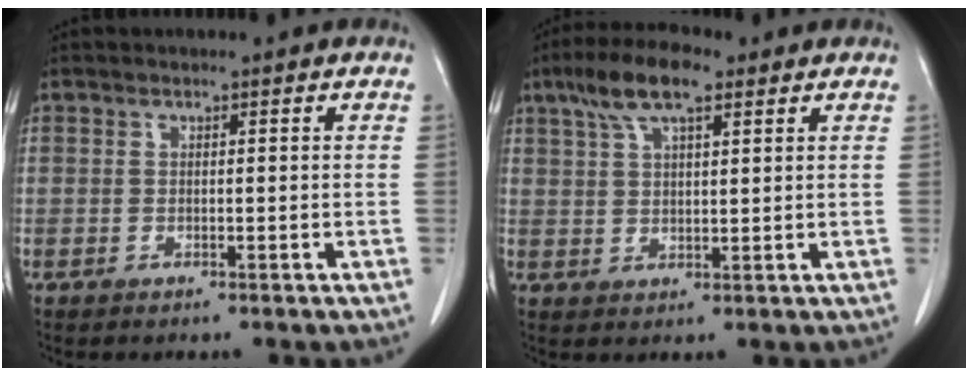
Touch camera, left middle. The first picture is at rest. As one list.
[{"total": 8.1, "force": [4.9, 2.3, 6.0], "torque": [-0.119, 0.021, 0.088]}]